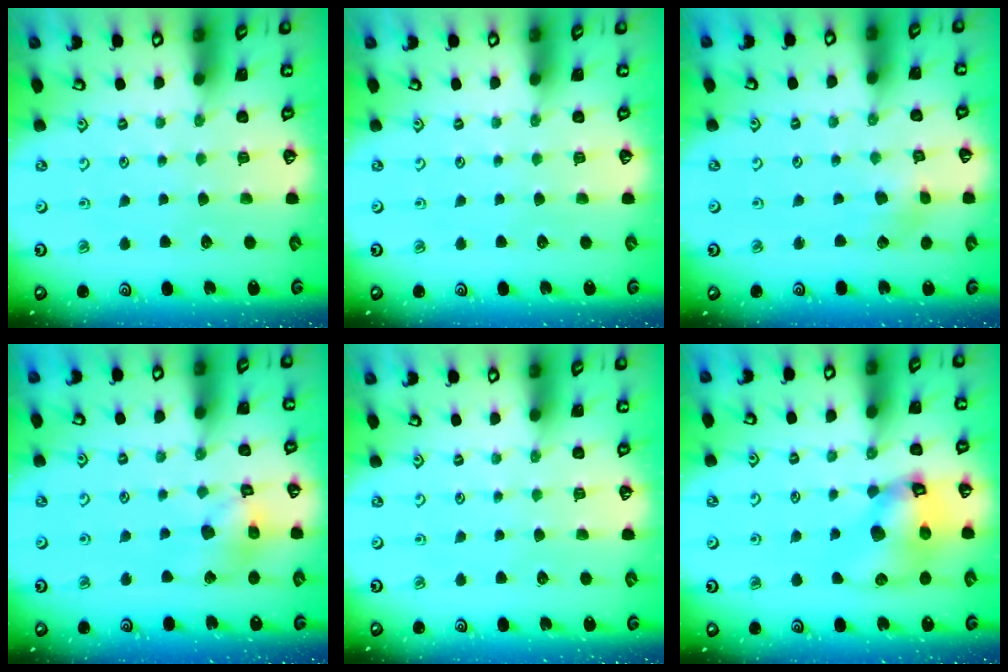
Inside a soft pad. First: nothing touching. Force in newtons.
{"total": 0.0}
{"total": 2.9, "press": 2.9, "slide": 0.2}
{"total": 12.5, "press": 12.4, "slide": 1.7}
{"total": 0.0}
{"total": 13.6, "press": 13.5, "slide": 1.8}